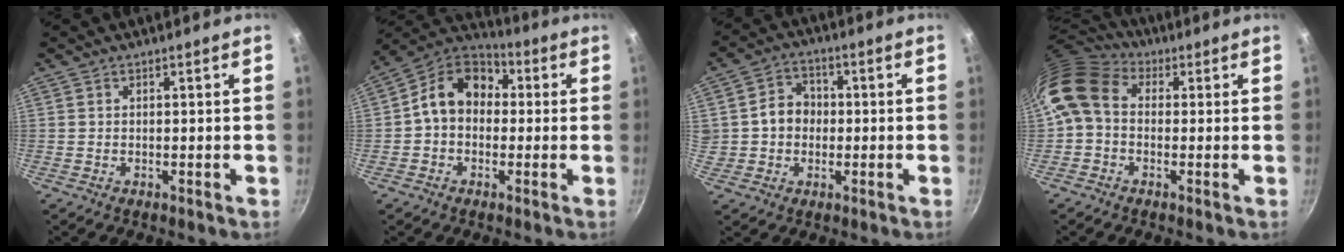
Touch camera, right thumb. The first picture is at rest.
{"total": 12.2, "force": [1.0, 9.4, 7.7], "torque": [-0.095, 0.036, -0.008]}
{"total": 7.0, "force": [-0.1, 6.3, 3.2], "torque": [-0.015, 0.015, -0.009]}
{"total": 10.7, "force": [0.6, 8.2, 6.8], "torque": [-0.125, 0.029, -0.010]}